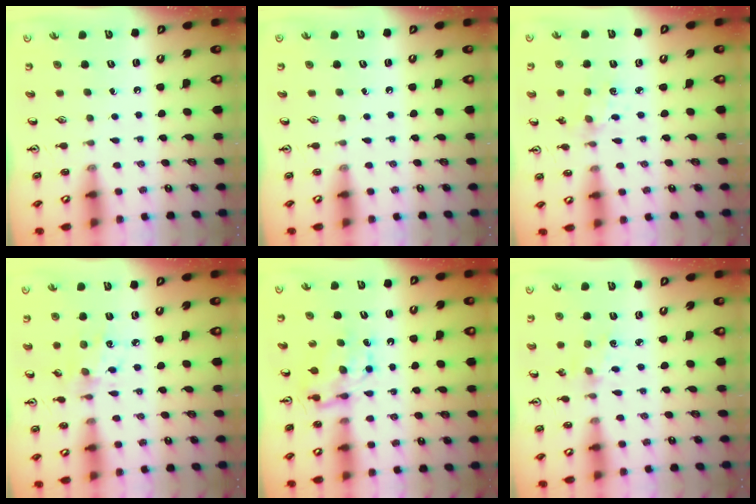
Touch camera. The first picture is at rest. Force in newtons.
{"total": 0.0}
{"total": 2.0, "press": 1.9, "slide": 0.3}
{"total": 5.3, "press": 5.1, "slide": 1.4}
{"total": 8.0, "press": 8.0, "slide": 0.3}
{"total": 1.8, "press": 1.7, "slide": 0.3}